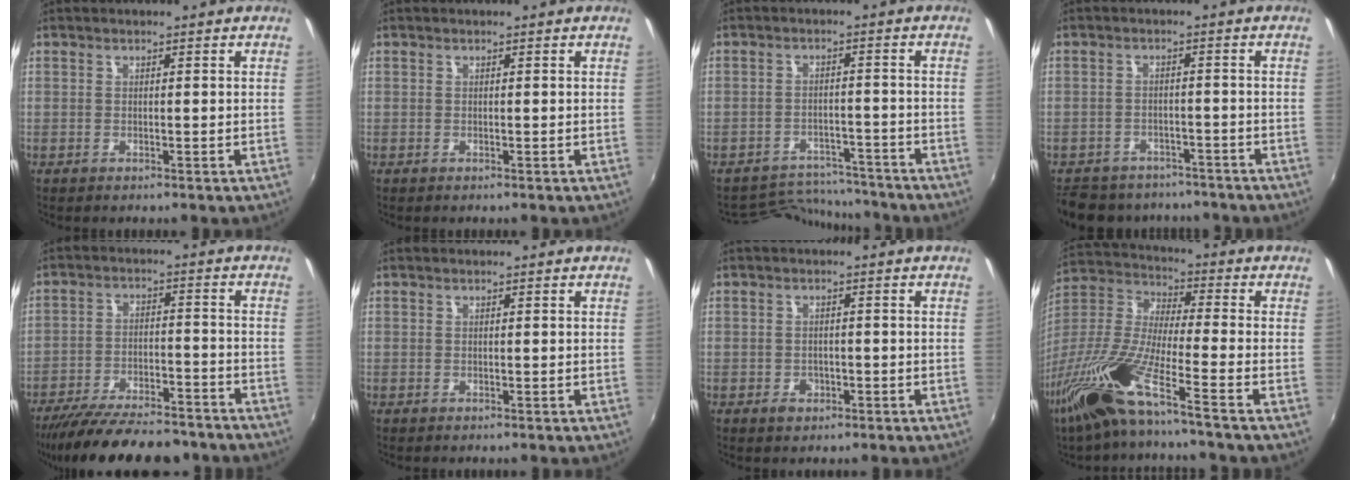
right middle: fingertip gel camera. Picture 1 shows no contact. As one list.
[{"total": 0.0}, {"total": 10.8, "force": [-10.3, 3.1, 1.5], "torque": [-0.044, 0.022, -0.144]}, {"total": 14.3, "force": [-11.8, 6.6, 4.6], "torque": [-0.118, 0.009, -0.164]}, {"total": 19.7, "force": [-16.8, 5.5, 8.9], "torque": [-0.176, -0.021, -0.242]}, {"total": 0.0}, {"total": 2.4, "force": [-1.3, 1.9, 1.0], "torque": [-0.018, -0.002, -0.018]}, {"total": 16.3, "force": [-10.9, 0.3, 12.0], "torque": [-0.248, -0.029, -0.220]}]